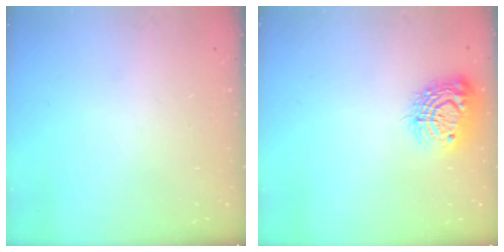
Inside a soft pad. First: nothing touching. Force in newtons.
{"total": 13.1, "press": 13.1, "slide": 0.8}